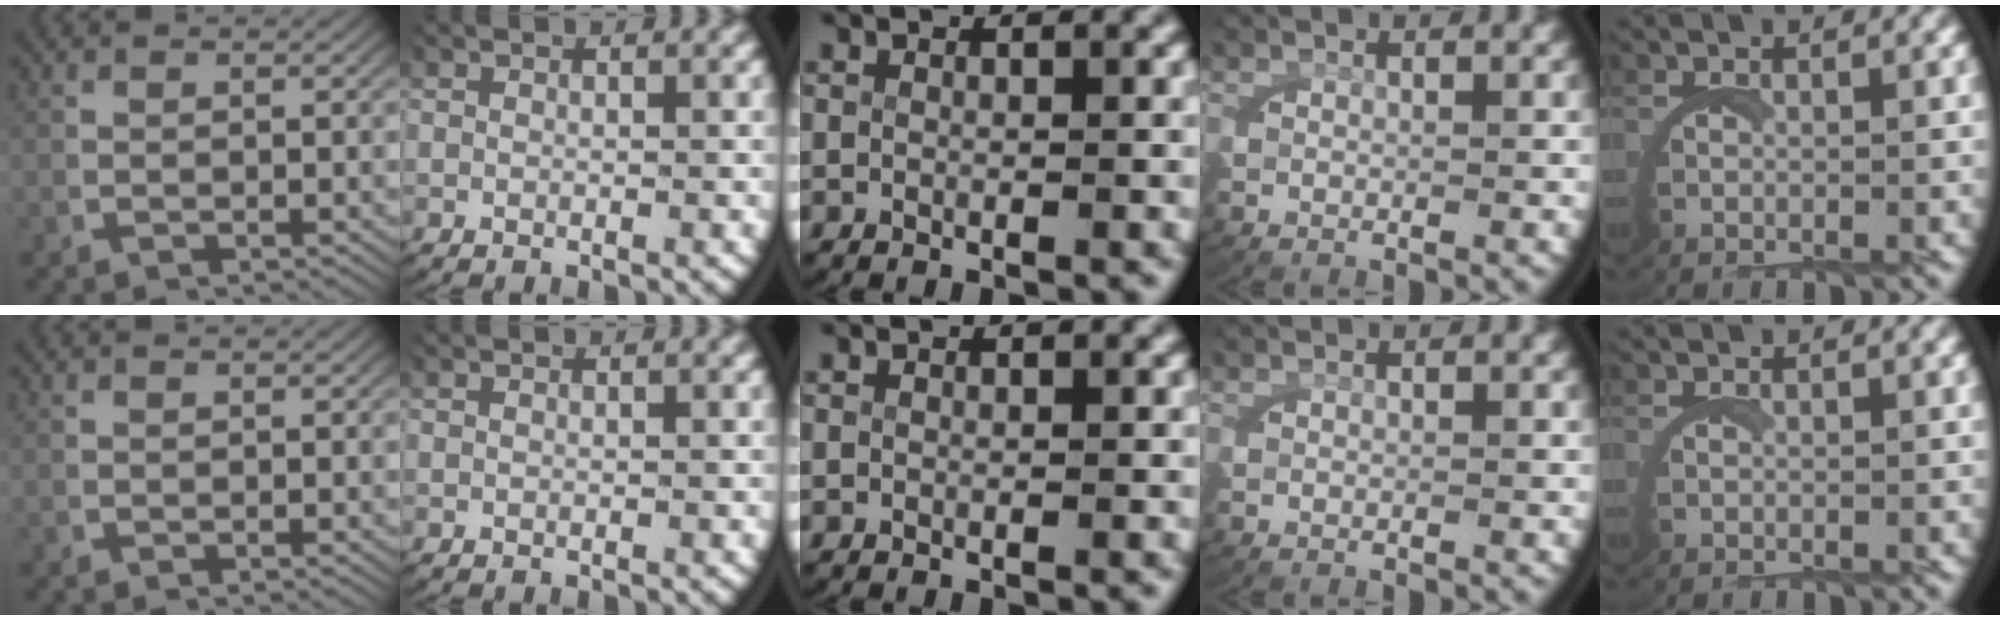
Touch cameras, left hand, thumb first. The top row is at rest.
{}